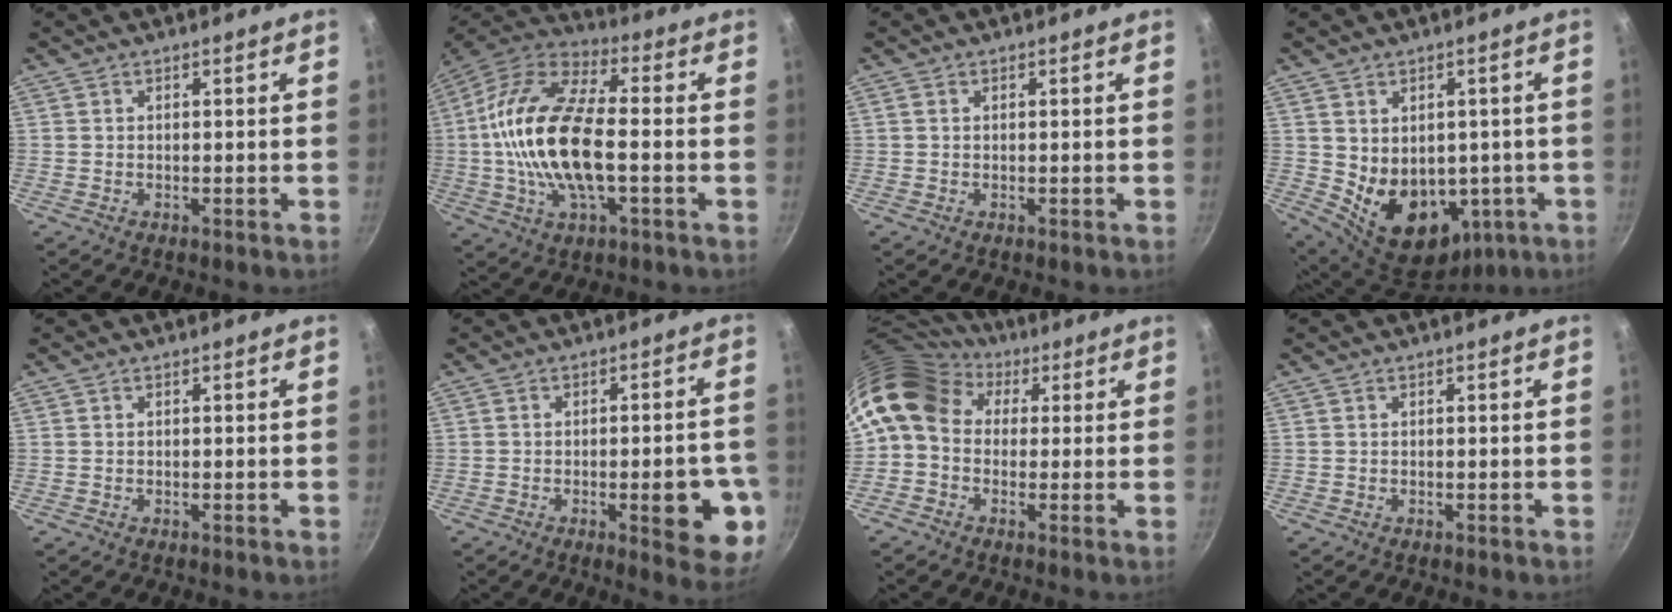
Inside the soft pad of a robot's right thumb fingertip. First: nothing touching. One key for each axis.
{"total": 20.5, "fx": -1.4, "fy": 9.2, "fz": 18.2, "tx": -0.340, "ty": 0.032, "tz": -0.041}
{"total": 0.6, "fx": 0.2, "fy": 0.4, "fz": 0.3, "tx": -0.006, "ty": 0.001, "tz": 0.002}
{"total": 14.4, "fx": -1.2, "fy": 10.8, "fz": 9.5, "tx": -0.115, "ty": -0.014, "tz": 0.017}
{"total": 0.0}
{"total": 12.1, "fx": -3.4, "fy": 3.9, "fz": 10.9, "tx": -0.107, "ty": 0.011, "tz": -0.040}
{"total": 12.7, "fx": 3.6, "fy": 9.8, "fz": 7.2, "tx": -0.128, "ty": 0.021, "tz": 0.042}
{"total": 0.0}